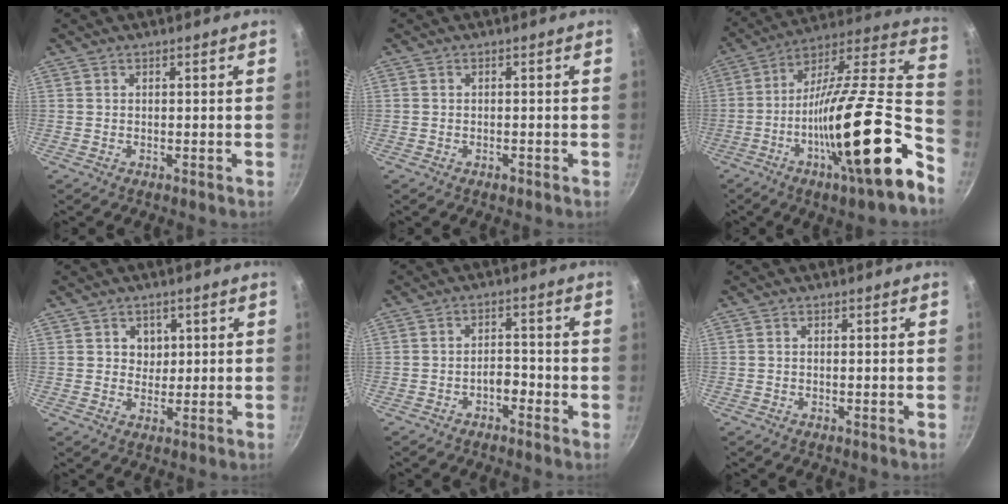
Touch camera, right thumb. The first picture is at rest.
{"total": 1.1, "force": [-0.7, 0.5, 0.6], "torque": [-0.013, 0.004, -0.011]}
{"total": 28.3, "force": [-11.0, 5.2, 25.5], "torque": [-0.356, 0.039, -0.199]}
{"total": 3.2, "force": [1.1, 2.9, 0.7], "torque": [0.012, -0.005, 0.016]}
{"total": 2.8, "force": [-1.9, 1.3, 1.7], "torque": [-0.015, 0.022, -0.032]}
{"total": 0.0}